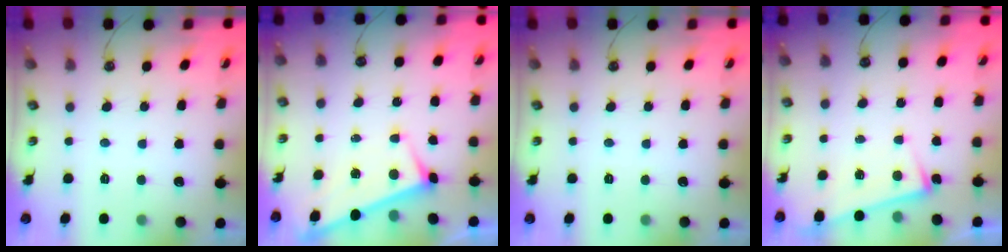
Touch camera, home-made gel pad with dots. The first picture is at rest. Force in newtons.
{"total": 3.2, "press": 3.2, "slide": 0.2}
{"total": 0.0}
{"total": 2.8, "press": 2.8, "slide": 0.5}